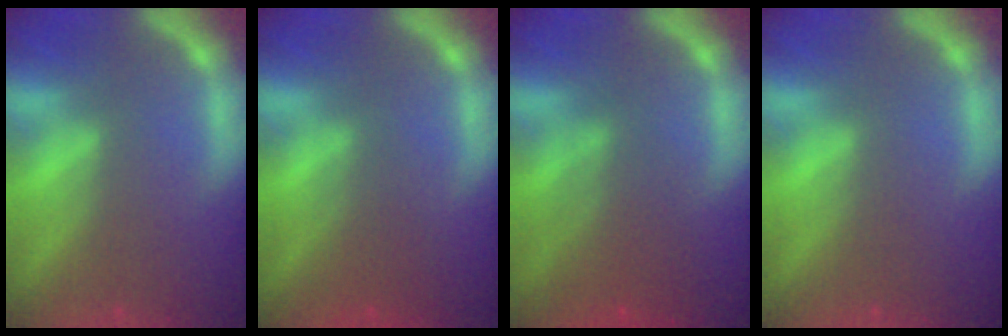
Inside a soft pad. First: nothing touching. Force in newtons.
{"total": 2.5}
{"total": 4.6}
{"total": 0.0}